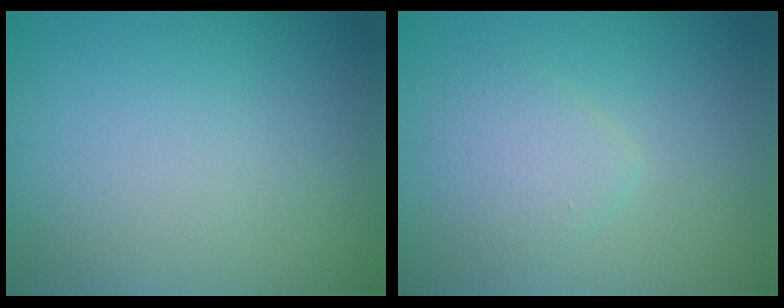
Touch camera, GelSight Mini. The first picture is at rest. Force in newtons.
{"total": 2.4, "press": 2.4, "slide": 0.2}